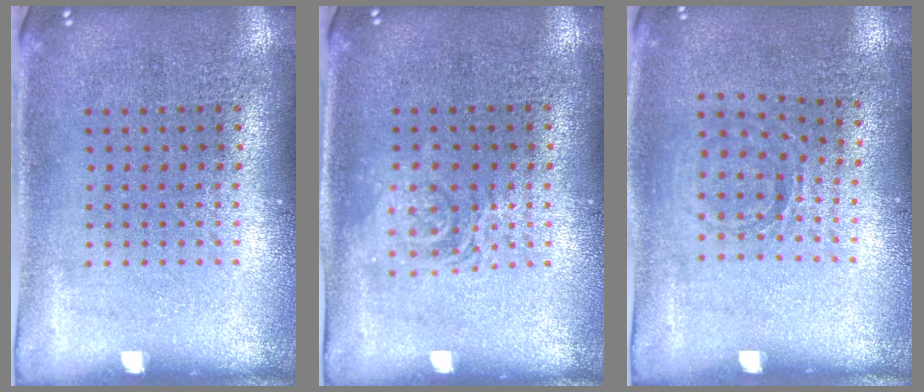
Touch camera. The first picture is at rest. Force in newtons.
{"total": 1.1, "press": 1.1, "slide": 0.3}
{"total": 0.9, "press": 0.8, "slide": 0.3}